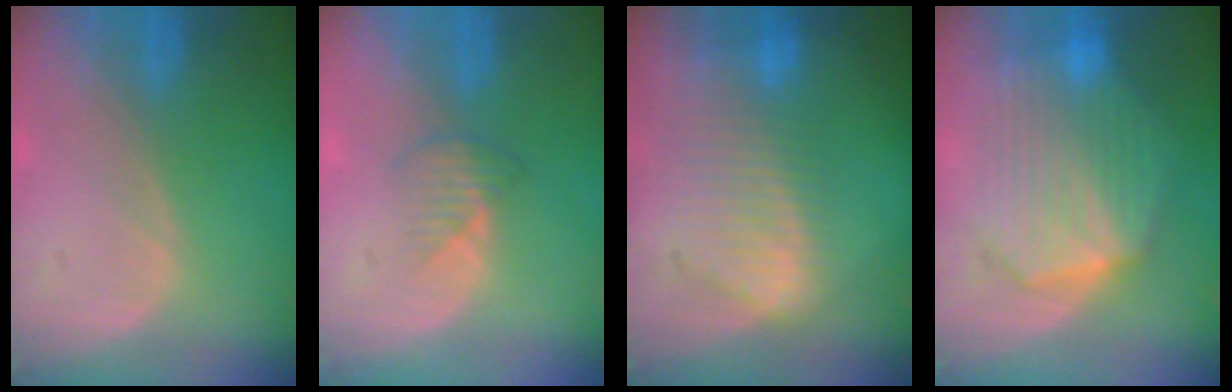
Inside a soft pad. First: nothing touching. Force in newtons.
{"total": 2.7, "press": 2.6, "slide": 0.7}
{"total": 9.3, "press": 8.1, "slide": 4.6}
{"total": 10.7, "press": 10.6, "slide": 0.8}